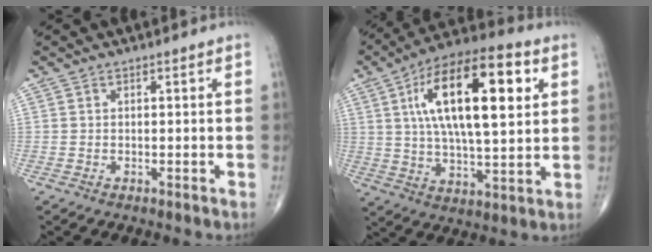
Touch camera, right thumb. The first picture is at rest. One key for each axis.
{"total": 22.2, "fx": 6.2, "fy": 8.5, "fz": 19.5, "tx": -0.321, "ty": 0.001, "tz": 0.096}